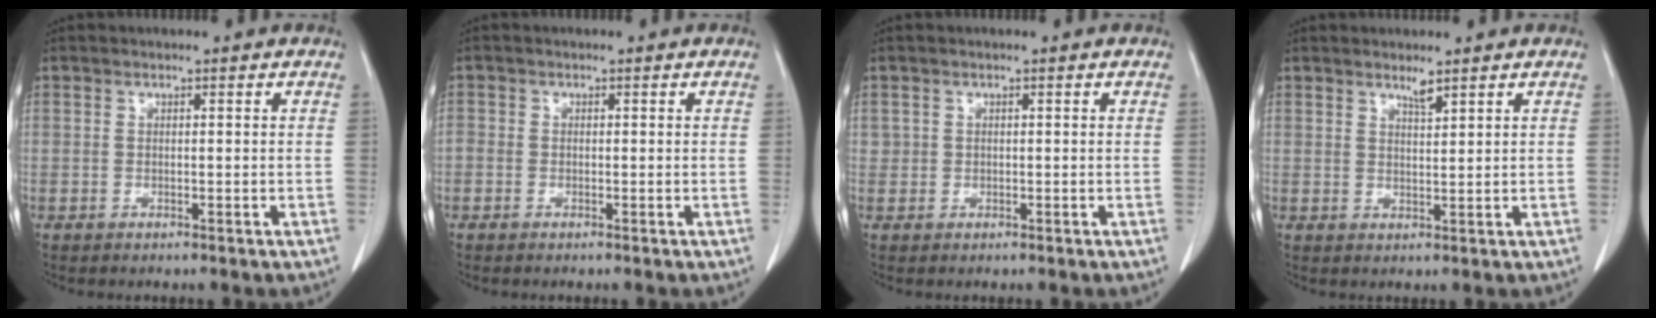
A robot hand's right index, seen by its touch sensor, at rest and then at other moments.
{"total": 1.0, "force": [-0.4, 0.7, 0.5], "torque": [-0.012, -0.001, -0.012]}
{"total": 0.7, "force": [0.2, 0.7, 0.1], "torque": [0.008, 0.004, 0.001]}
{"total": 1.7, "force": [1.5, -0.1, 0.9], "torque": [-0.018, -0.006, 0.028]}